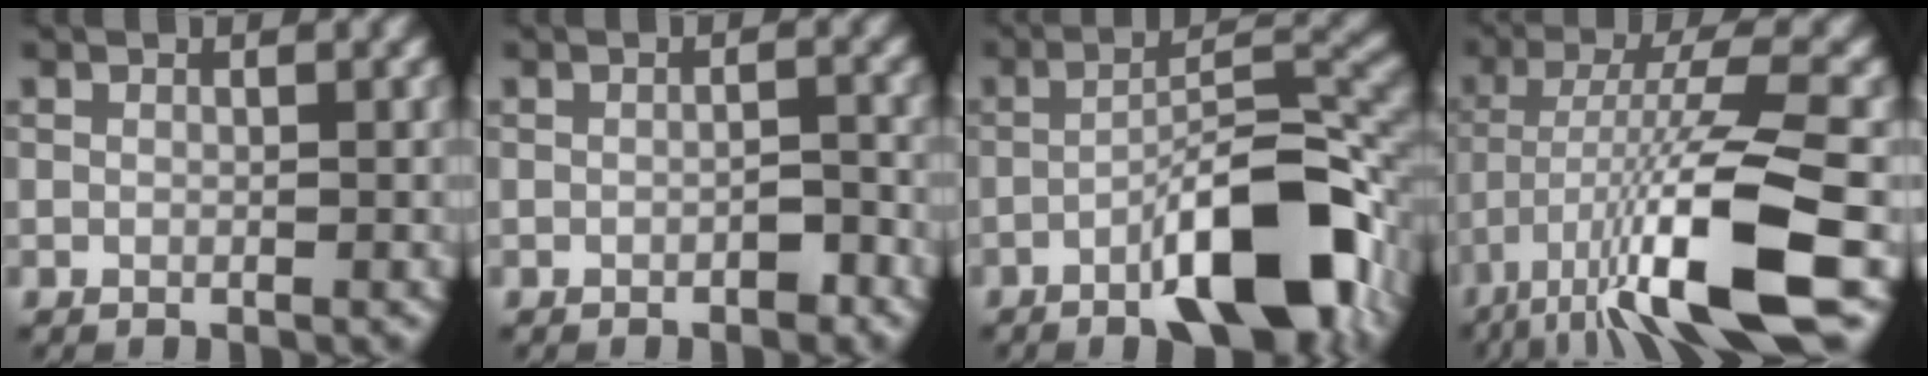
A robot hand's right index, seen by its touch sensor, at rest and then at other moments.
{"total": 1.4, "force": [-0.9, 0.4, 1.0], "torque": [-0.014, 0.004, -0.014]}
{"total": 10.7, "force": [-5.2, 3.0, 8.9], "torque": [-0.135, 0.013, -0.090]}
{"total": 11.6, "force": [-5.2, 2.1, 10.1], "torque": [-0.186, 0.002, -0.093]}